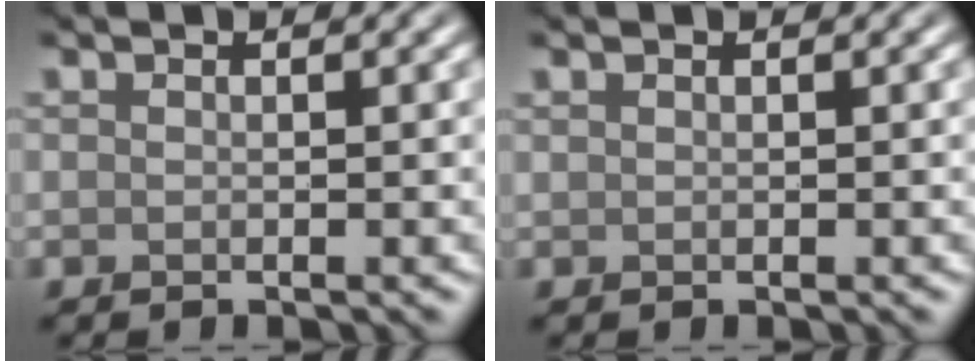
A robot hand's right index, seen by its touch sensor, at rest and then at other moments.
{"total": 0.0}